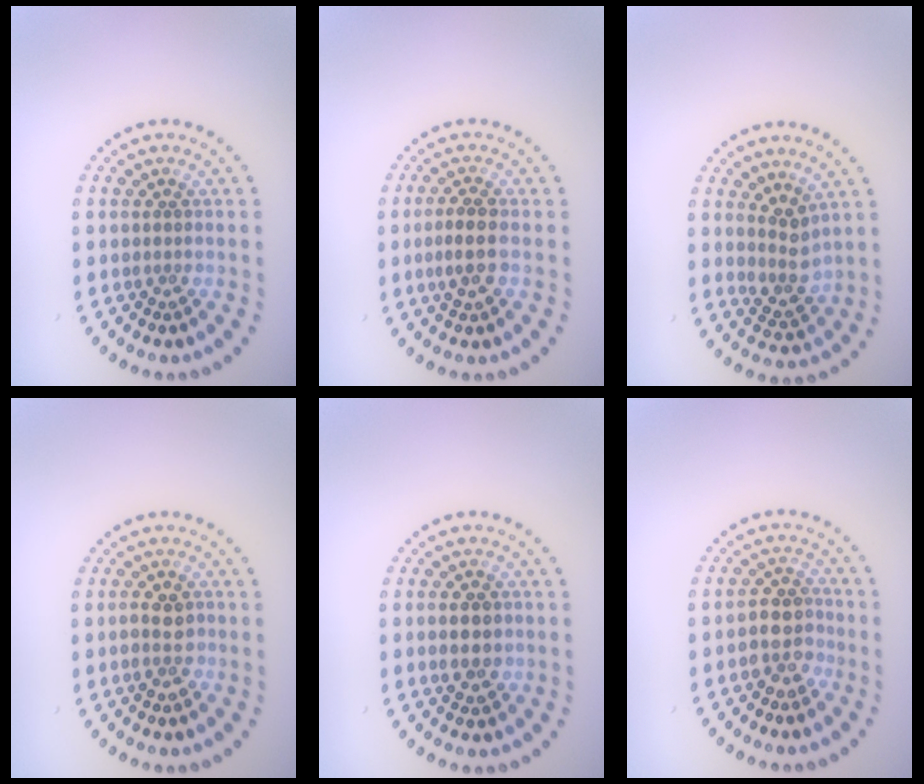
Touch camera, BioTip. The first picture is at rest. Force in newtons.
{"total": 2.5, "press": 2.4, "slide": 0.7}
{"total": 2.6, "press": 2.0, "slide": 1.6}
{"total": 1.9, "press": 1.8, "slide": 0.5}
{"total": 2.4, "press": 2.4, "slide": 0.3}
{"total": 2.8, "press": 2.5, "slide": 1.3}